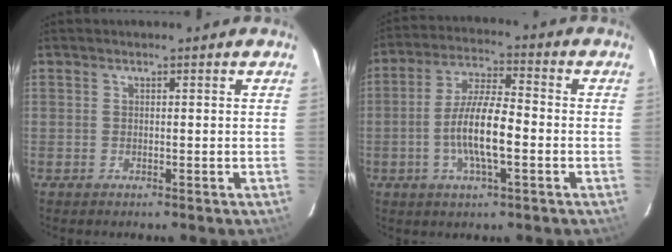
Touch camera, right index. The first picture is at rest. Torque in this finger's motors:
{"motor_torque": [1.76, -0.38, 0.85, 0.21]}